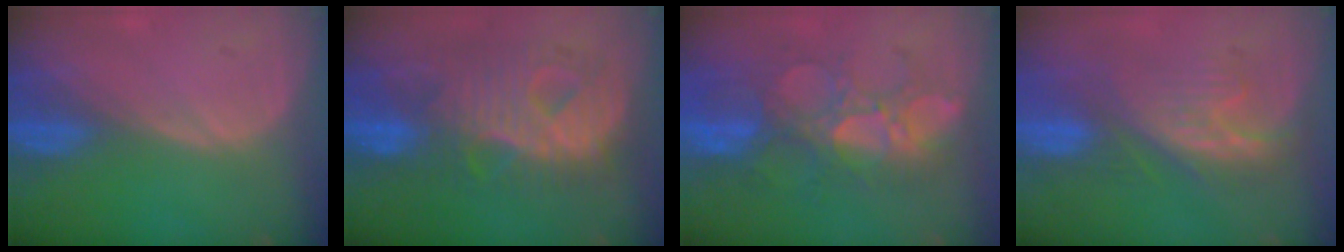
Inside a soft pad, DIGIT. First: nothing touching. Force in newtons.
{"total": 11.2, "press": 11.2, "slide": 1.0}
{"total": 10.7, "press": 9.4, "slide": 5.1}
{"total": 7.6, "press": 7.4, "slide": 1.7}